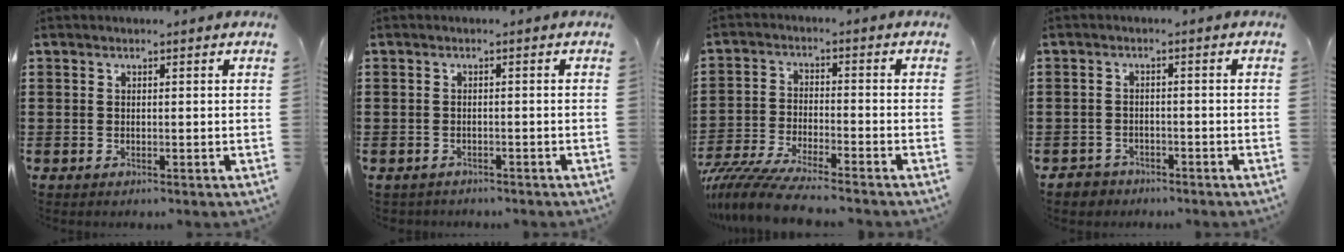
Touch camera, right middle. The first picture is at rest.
{"total": 1.1, "force": [-1.0, 0.2, -0.1], "torque": [-0.003, 0.001, -0.023]}
{"total": 7.4, "force": [-6.8, 0.1, 2.7], "torque": [-0.070, -0.010, -0.137]}
{"total": 1.9, "force": [-1.8, 0.7, -0.2], "torque": [-0.004, 0.002, -0.041]}